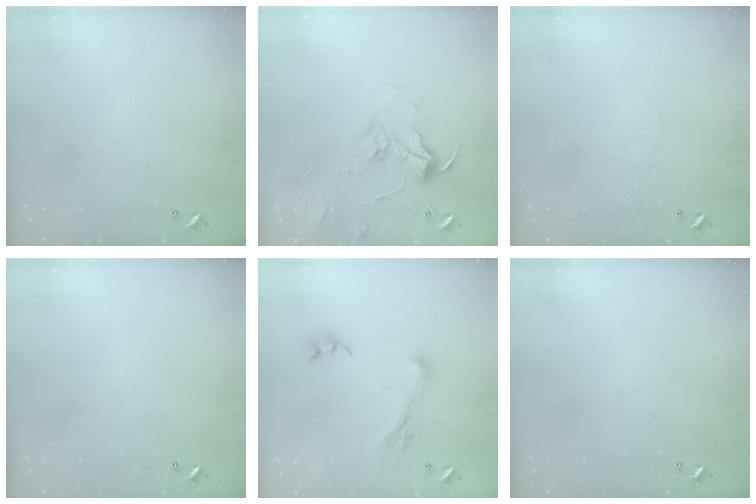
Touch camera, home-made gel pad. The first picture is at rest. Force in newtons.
{"total": 2.4, "press": 2.3, "slide": 0.8}
{"total": 2.0, "press": 1.9, "slide": 0.4}
{"total": 0.0}
{"total": 1.1, "press": 0.6, "slide": 0.9}
{"total": 0.0}